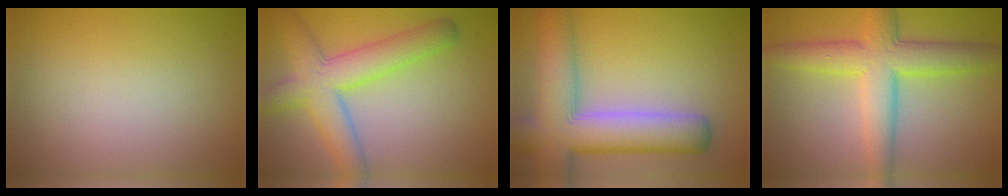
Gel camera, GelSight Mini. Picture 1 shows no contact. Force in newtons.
{"total": 6.6, "press": 6.6, "slide": 0.2}
{"total": 10.1, "press": 10.0, "slide": 0.8}
{"total": 6.9, "press": 6.9, "slide": 0.3}